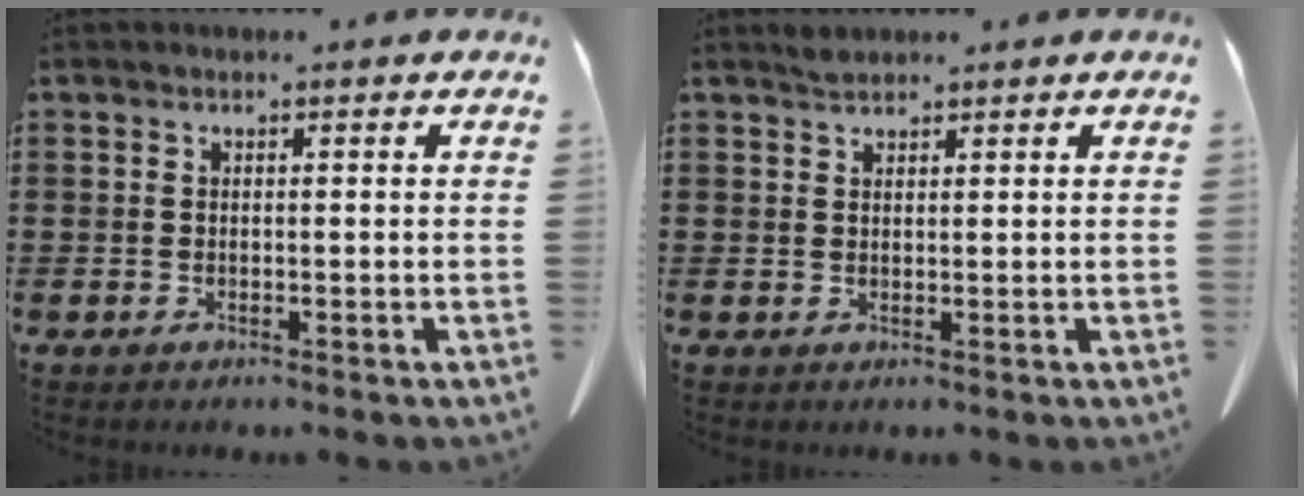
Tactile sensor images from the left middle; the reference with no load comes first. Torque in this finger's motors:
{"motor_torque": [-0.05, 0.05, 0.00, 0.00]}